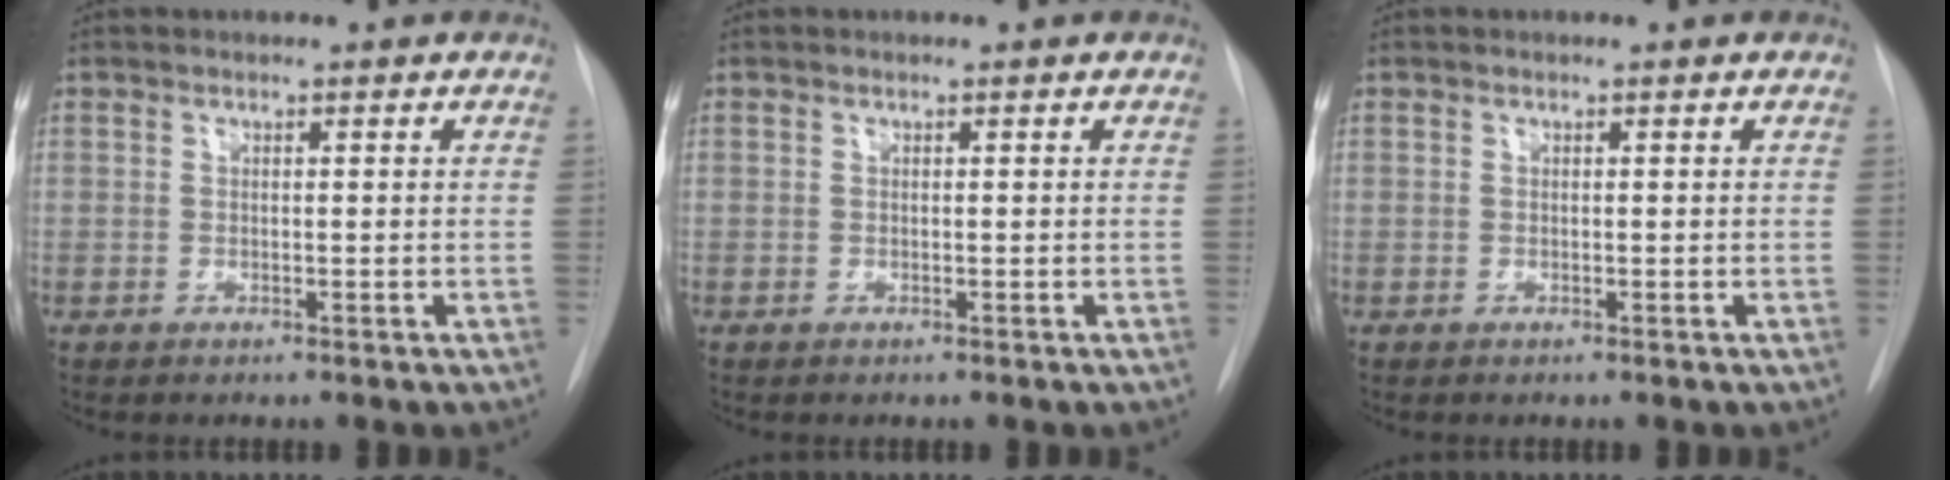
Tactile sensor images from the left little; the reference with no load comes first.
{"total": 0.0}
{"total": 0.0}